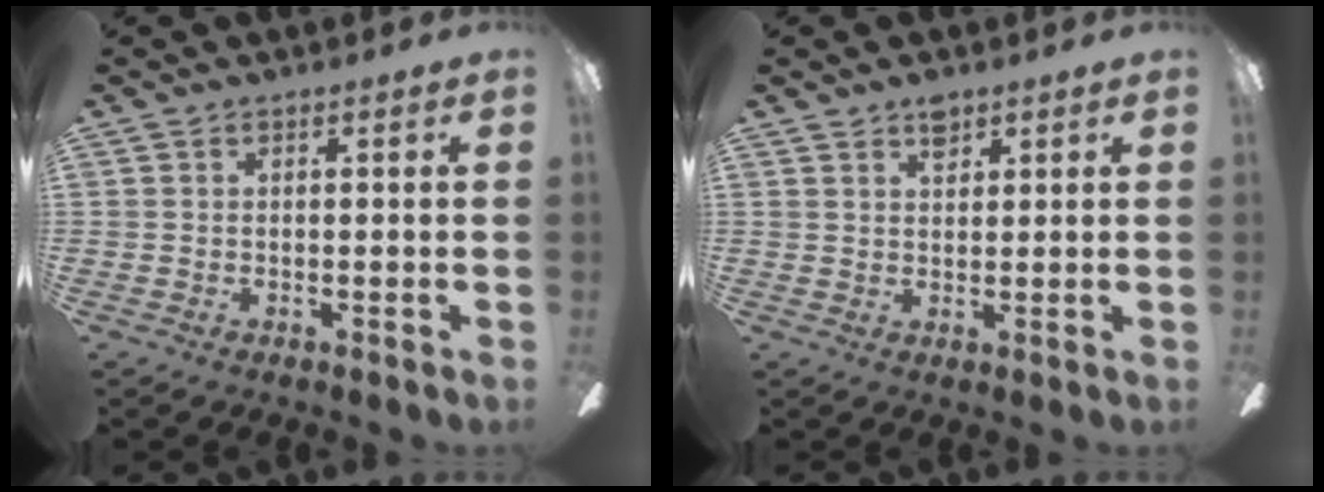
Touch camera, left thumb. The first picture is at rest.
{"total": 3.1, "force": [2.4, 1.6, 1.2], "torque": [-0.012, -0.007, 0.041]}